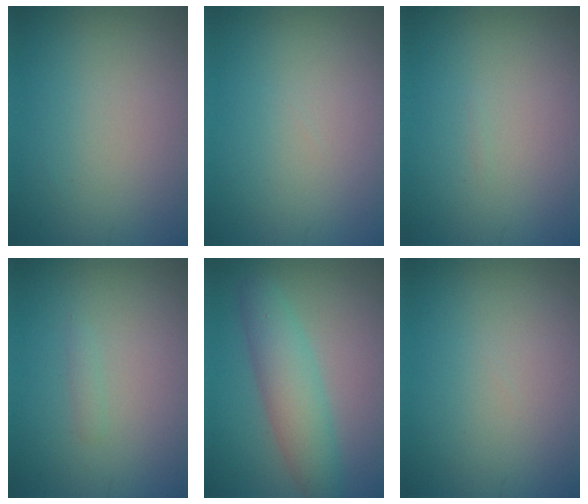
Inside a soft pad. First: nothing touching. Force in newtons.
{"total": 0.0}
{"total": 0.0}
{"total": 0.6, "press": 0.6, "slide": 0.1}
{"total": 4.6, "press": 4.6, "slide": 0.1}
{"total": 0.0}